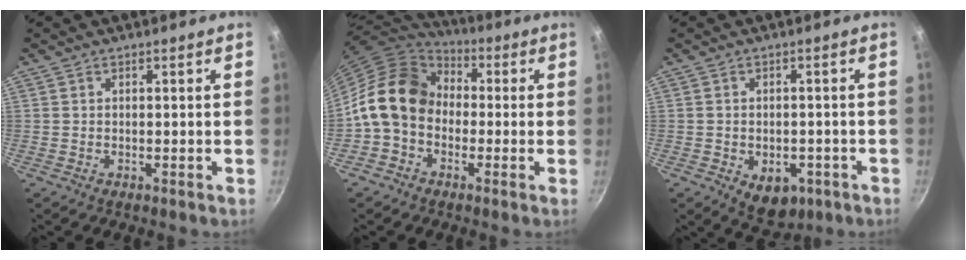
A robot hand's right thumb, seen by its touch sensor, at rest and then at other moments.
{"total": 14.0, "force": [-0.9, 11.1, 8.4], "torque": [-0.117, 0.039, -0.037]}
{"total": 7.8, "force": [-2.9, 5.2, 5.0], "torque": [-0.040, 0.009, -0.026]}